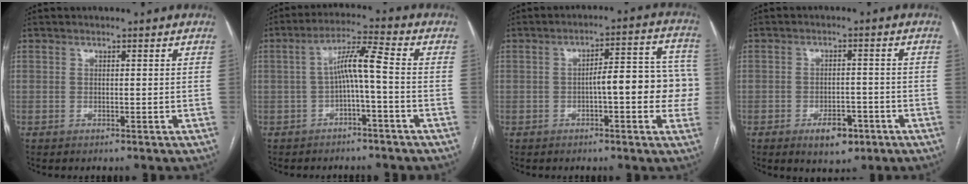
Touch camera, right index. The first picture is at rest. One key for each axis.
{"total": 6.3, "fx": -1.0, "fy": 0.1, "fz": 6.2, "tx": -0.110, "ty": 0.027, "tz": -0.017}
{"total": 11.0, "fx": -1.3, "fy": 3.1, "fz": 10.5, "tx": -0.126, "ty": 0.037, "tz": -0.017}
{"total": 5.5, "fx": -3.0, "fy": 2.8, "fz": 3.6, "tx": -0.051, "ty": 0.003, "tz": -0.039}